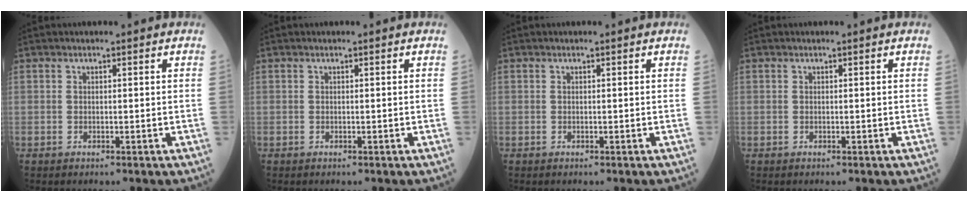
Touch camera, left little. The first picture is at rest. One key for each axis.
{"total": 0.0}
{"total": 0.0}
{"total": 0.0}